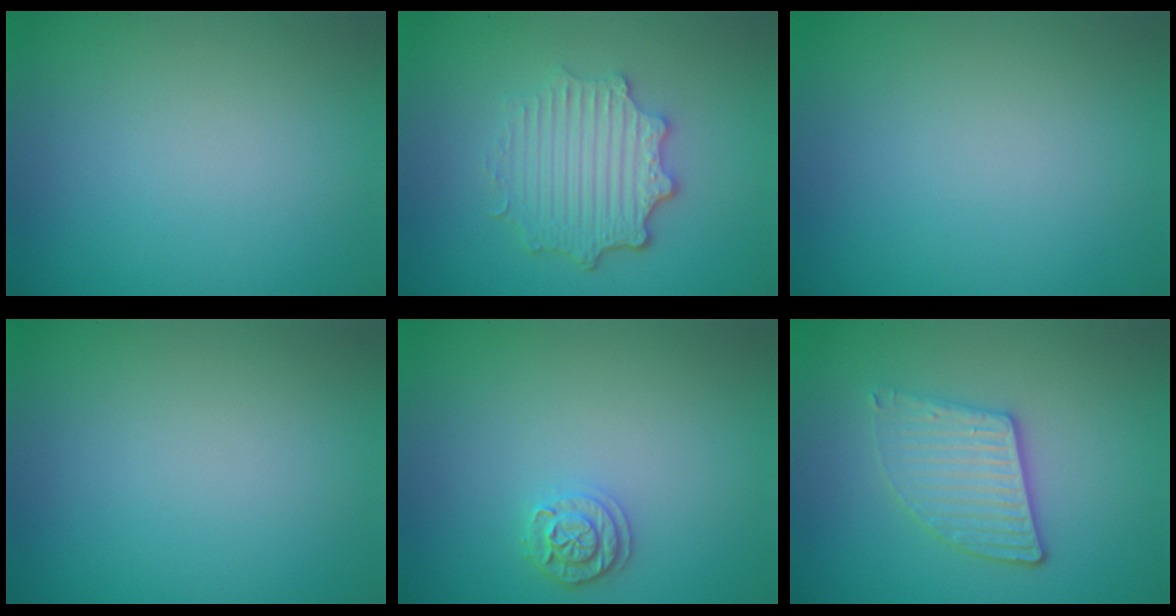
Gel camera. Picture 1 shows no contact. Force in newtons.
{"total": 4.8, "press": 3.7, "slide": 3.0}
{"total": 0.0}
{"total": 0.0}
{"total": 2.0, "press": 1.9, "slide": 0.5}
{"total": 3.8, "press": 3.2, "slide": 1.9}